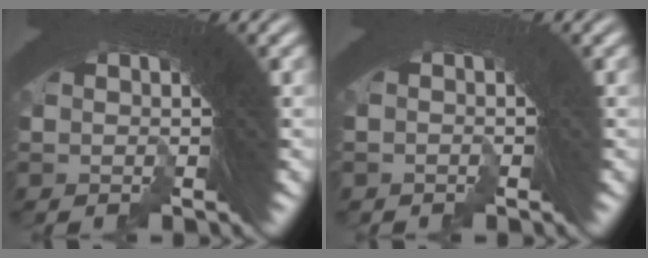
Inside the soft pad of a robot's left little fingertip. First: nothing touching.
{"total": 2.6, "force": [-1.3, -0.9, -2.0], "torque": [0.030, -0.009, -0.017]}